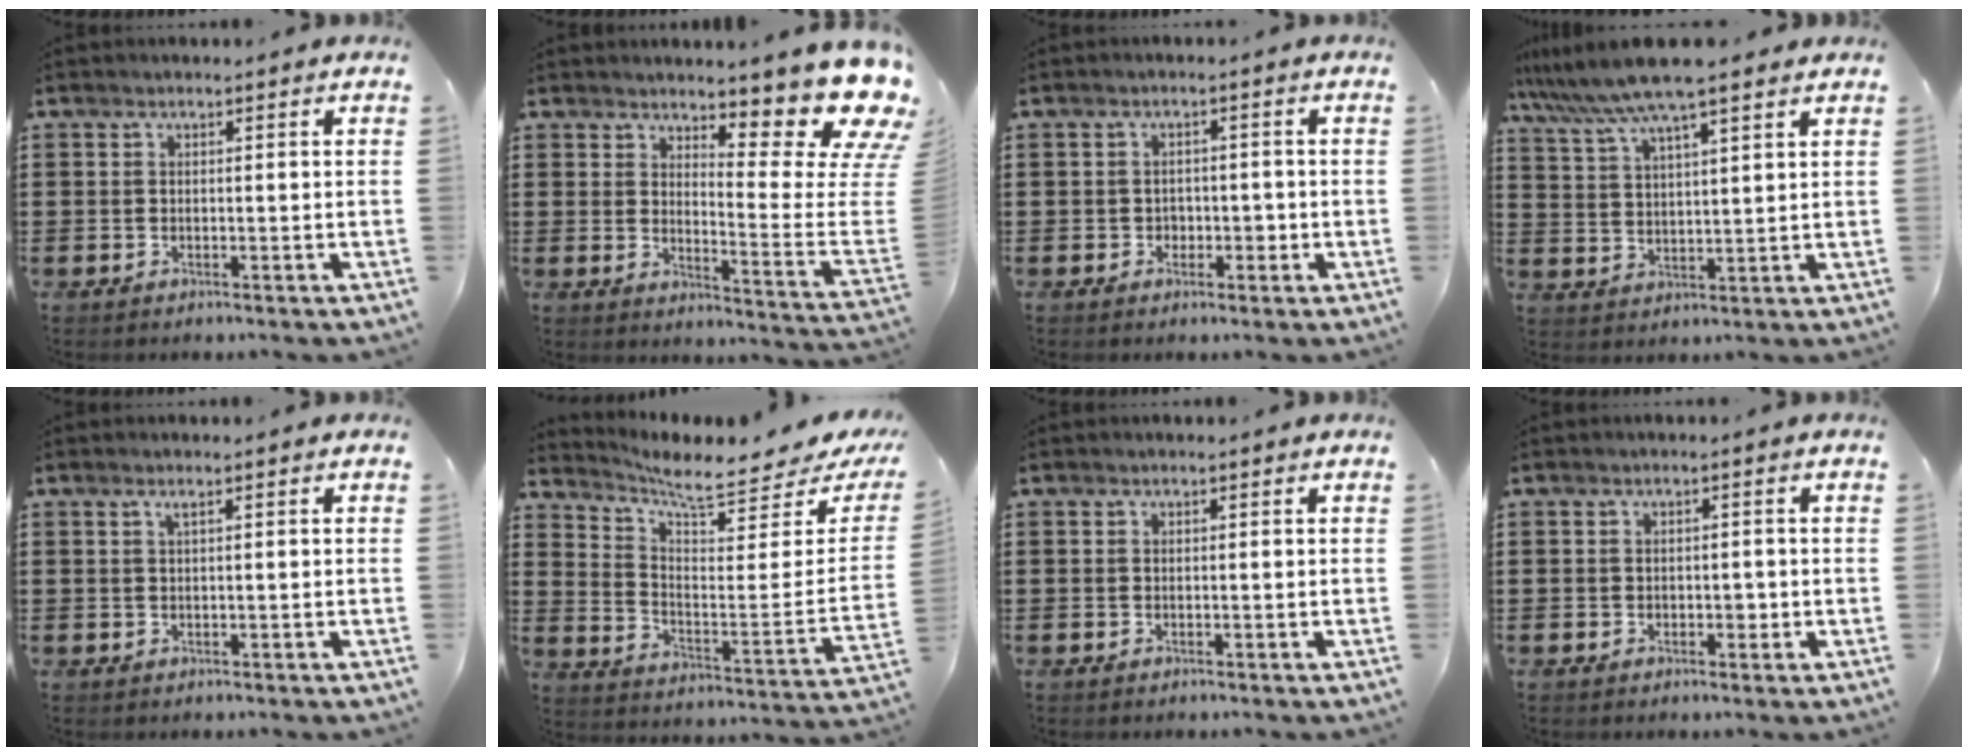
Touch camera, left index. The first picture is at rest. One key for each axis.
{"total": 11.8, "fx": 8.4, "fy": 3.0, "fz": 7.7, "tx": -0.104, "ty": -0.079, "tz": 0.144}
{"total": 1.9, "fx": -0.8, "fy": 1.6, "fz": 0.6, "tx": -0.019, "ty": 0.003, "tz": -0.022}
{"total": 8.2, "fx": 6.8, "fy": 0.6, "fz": 4.6, "tx": -0.111, "ty": -0.022, "tz": 0.118}
{"total": 0.9, "fx": 0.4, "fy": 0.0, "fz": 0.8, "tx": -0.015, "ty": -0.001, "tz": 0.008}
{"total": 6.2, "fx": 5.6, "fy": 0.5, "fz": 2.7, "tx": -0.075, "ty": -0.055, "tz": 0.089}
{"total": 0.0}
{"total": 1.3, "fx": -0.2, "fy": 1.0, "fz": 0.9, "tx": -0.017, "ty": 0.002, "tz": -0.005}